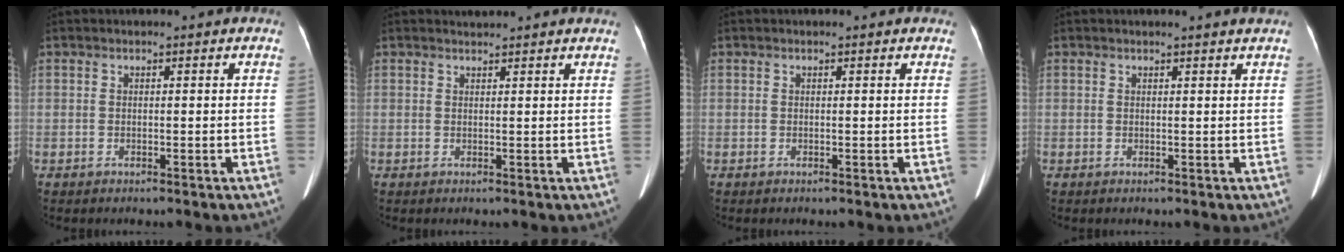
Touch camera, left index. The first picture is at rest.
{"total": 1.9, "force": [1.8, -0.2, 0.0], "torque": [-0.007, 0.007, 0.026]}
{"total": 0.0}
{"total": 1.5, "force": [1.4, -0.5, 0.4], "torque": [-0.017, -0.005, 0.018]}